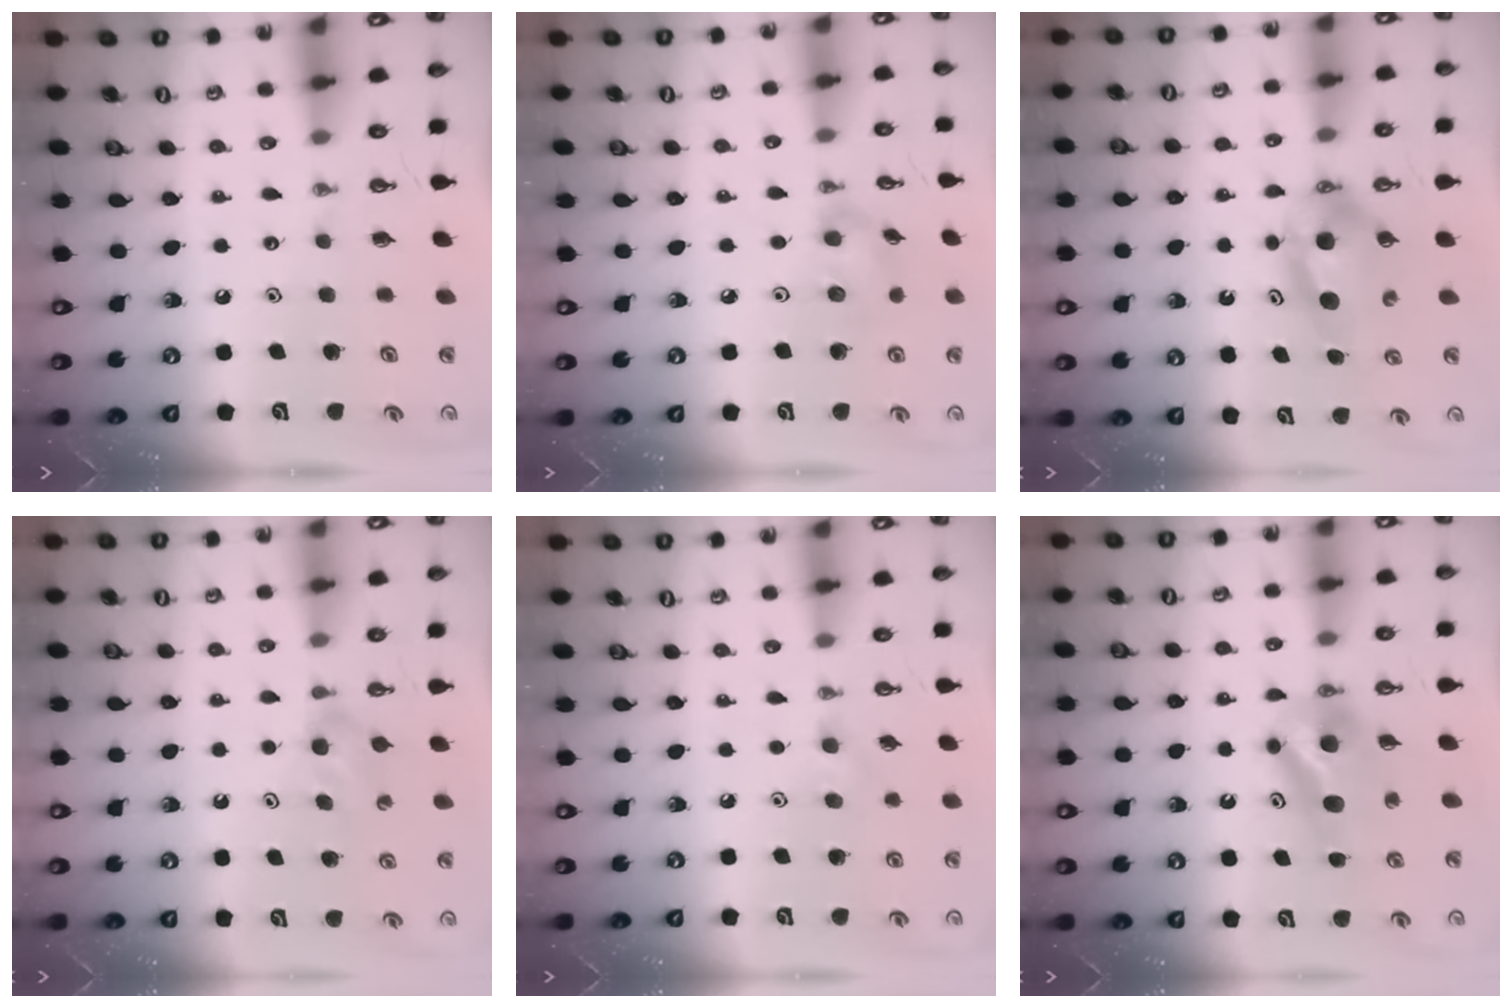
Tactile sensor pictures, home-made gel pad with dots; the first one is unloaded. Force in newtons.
{"total": 8.2, "press": 7.8, "slide": 2.6}
{"total": 6.4, "press": 6.1, "slide": 2.0}
{"total": 4.0, "press": 4.0, "slide": 0.4}
{"total": 5.0, "press": 4.3, "slide": 2.4}
{"total": 6.8, "press": 6.3, "slide": 2.5}